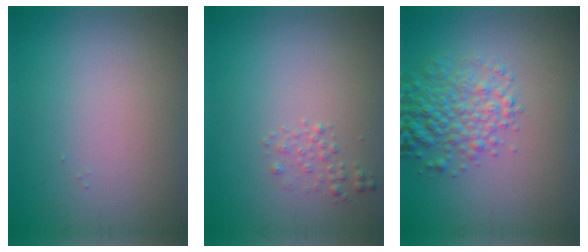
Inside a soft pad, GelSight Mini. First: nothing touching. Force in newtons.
{"total": 1.0, "press": 1.0, "slide": 0.1}
{"total": 4.5, "press": 4.5, "slide": 0.2}